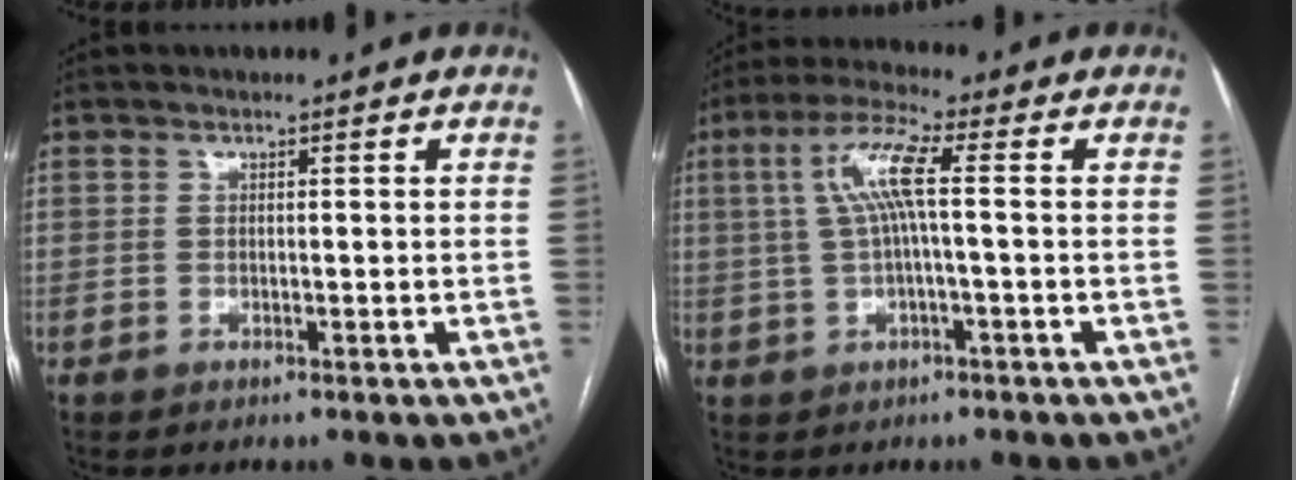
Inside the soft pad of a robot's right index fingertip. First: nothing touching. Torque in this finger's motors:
{"motor_torque": [1.06, 0.16, 0.58, 0.17]}